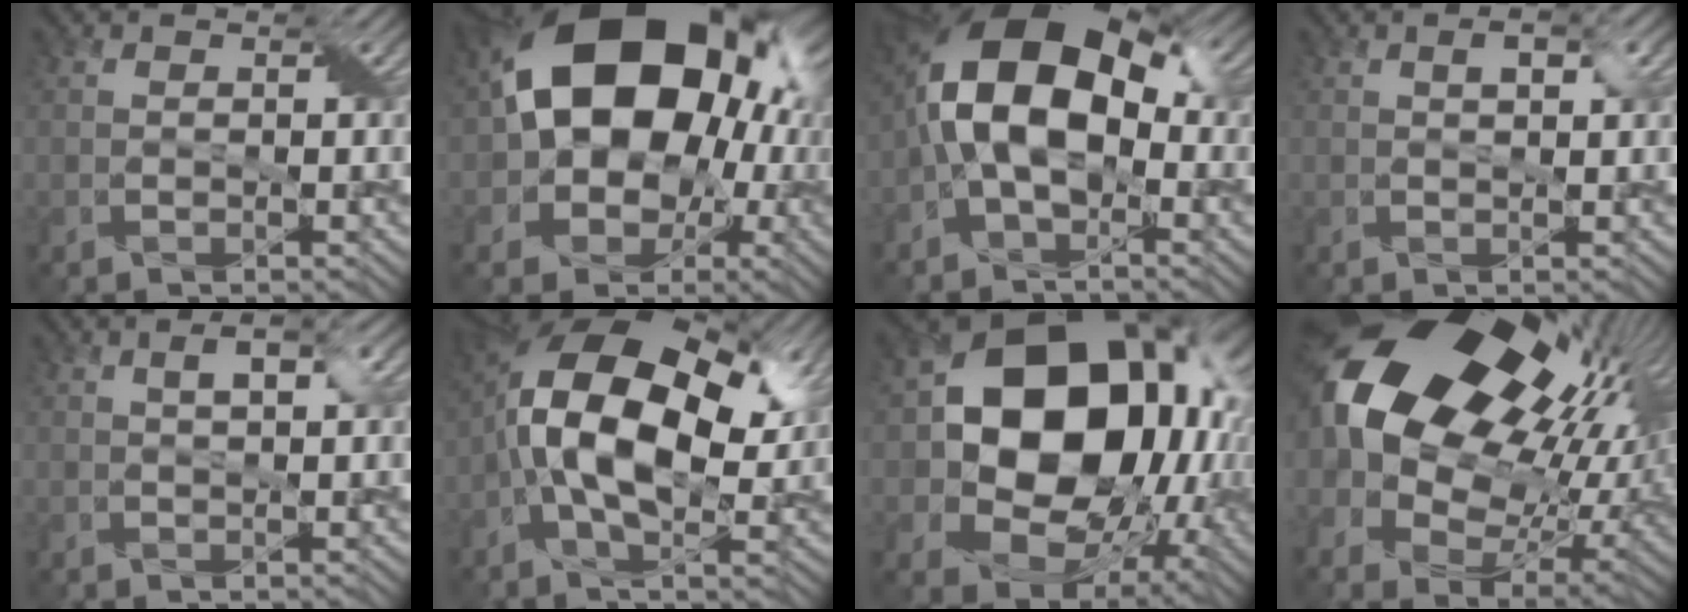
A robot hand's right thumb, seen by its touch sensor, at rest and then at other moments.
{"total": 19.6, "force": [1.7, 14.8, 12.6], "torque": [-0.176, -0.005, 0.016]}
{"total": 13.2, "force": [-0.2, 7.7, 10.7], "torque": [-0.202, 0.030, -0.024]}
{"total": 1.5, "force": [0.8, 0.3, 1.3], "torque": [-0.022, 0.001, 0.014]}
{"total": 2.1, "force": [1.0, 0.3, 1.8], "torque": [-0.033, 0.006, 0.016]}
{"total": 15.9, "force": [1.8, 8.3, 13.5], "torque": [-0.256, 0.018, 0.015]}
{"total": 18.4, "force": [1.1, 14.1, 11.8], "torque": [-0.207, -0.036, 0.040]}
{"total": 22.0, "force": [6.4, 13.8, 16.0], "torque": [-0.320, -0.001, 0.128]}